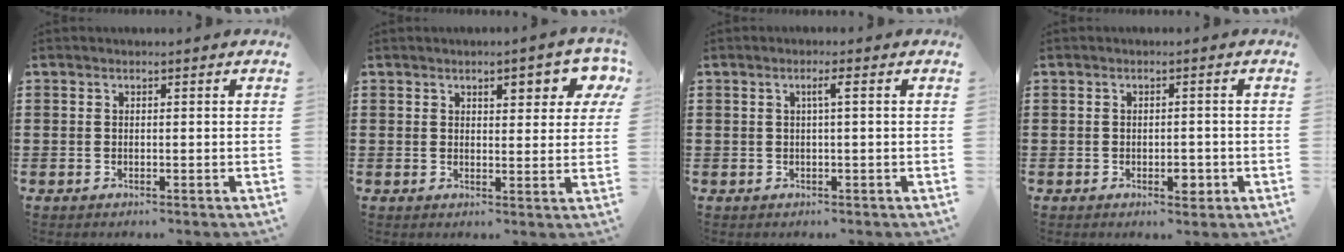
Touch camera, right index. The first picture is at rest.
{"total": 4.9, "force": [2.6, 2.1, 3.6], "torque": [-0.045, -0.001, 0.036]}
{"total": 1.8, "force": [0.3, -0.1, 1.8], "torque": [-0.034, 0.001, 0.002]}
{"total": 2.4, "force": [-1.0, 1.1, 1.8], "torque": [-0.033, 0.001, -0.018]}